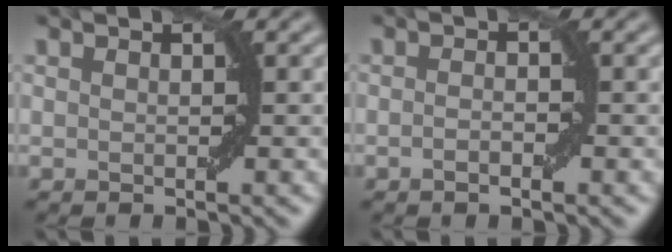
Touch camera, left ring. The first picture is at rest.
{"total": 1.1, "force": [-0.5, 0.3, 1.0], "torque": [-0.019, 0.001, -0.009]}